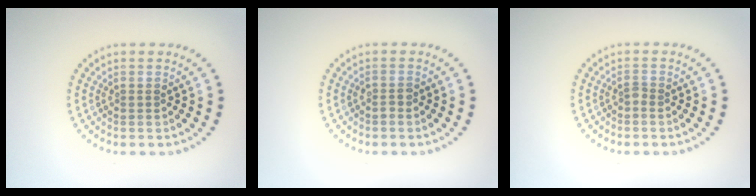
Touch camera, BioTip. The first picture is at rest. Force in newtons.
{"total": 0.8, "press": 0.6, "slide": 0.4}
{"total": 0.7, "press": 0.6, "slide": 0.4}